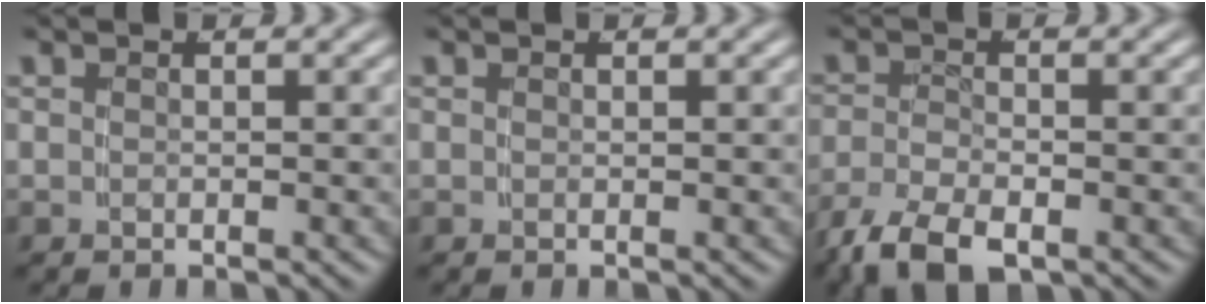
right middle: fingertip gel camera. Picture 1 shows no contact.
{"total": 0.0}
{"total": 5.1, "force": [-3.3, 2.4, 3.1], "torque": [-0.066, -0.022, -0.042]}